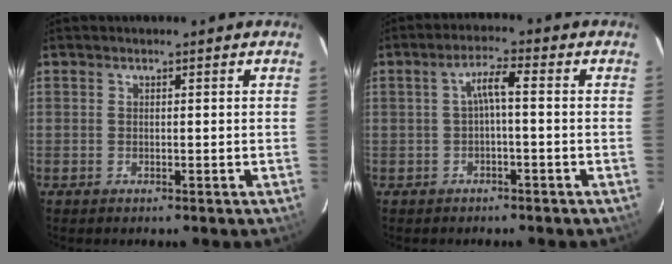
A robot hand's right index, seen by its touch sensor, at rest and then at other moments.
{"total": 3.4, "force": [-0.6, 0.3, 3.4], "torque": [-0.066, 0.009, -0.008]}